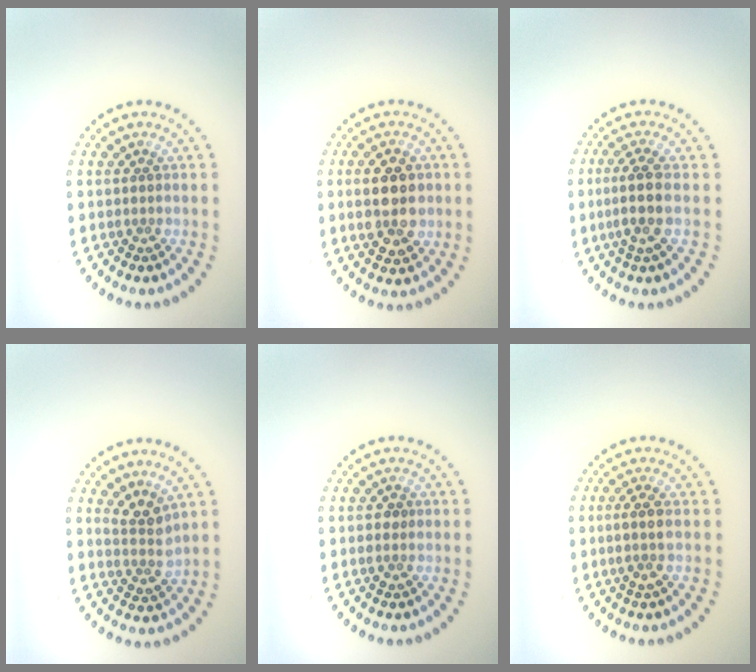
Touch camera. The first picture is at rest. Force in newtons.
{"total": 5.0, "press": 5.0, "slide": 0.3}
{"total": 2.9, "press": 2.4, "slide": 1.6}
{"total": 2.5, "press": 1.9, "slide": 1.6}
{"total": 1.2, "press": 1.2, "slide": 0.1}
{"total": 1.9, "press": 1.6, "slide": 1.0}